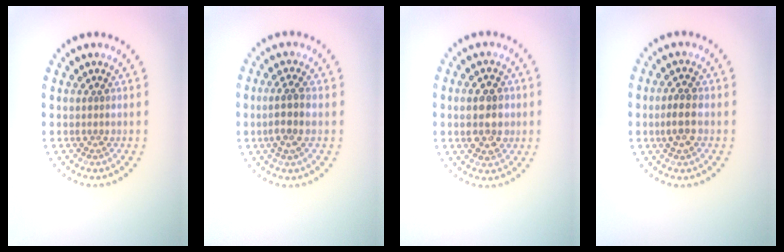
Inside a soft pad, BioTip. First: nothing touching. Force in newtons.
{"total": 2.5, "press": 2.2, "slide": 1.1}
{"total": 4.3, "press": 4.3, "slide": 0.3}
{"total": 2.4, "press": 2.4, "slide": 0.3}